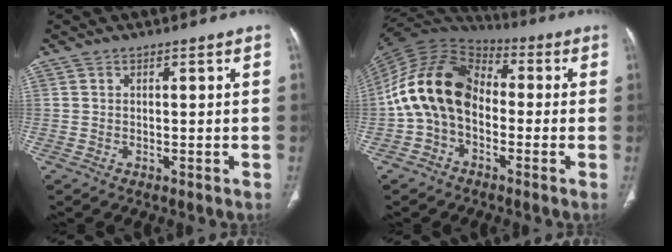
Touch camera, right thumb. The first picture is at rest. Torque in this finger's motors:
{"motor_torque": [2.52, 2.49, 1.46, -1.31, 0.19]}